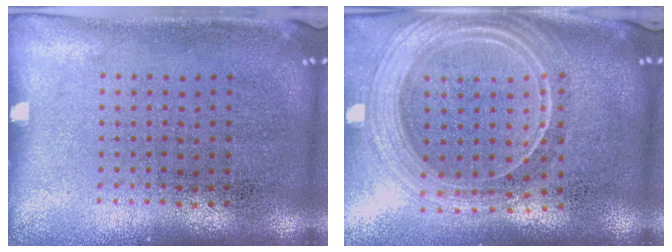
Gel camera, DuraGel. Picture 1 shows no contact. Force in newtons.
{"total": 2.4, "press": 2.1, "slide": 1.2}